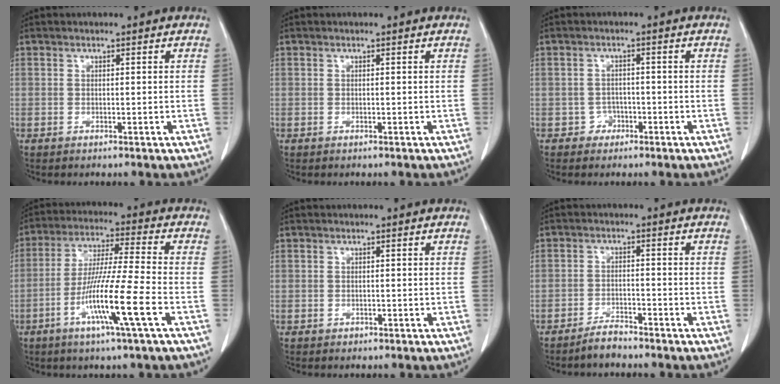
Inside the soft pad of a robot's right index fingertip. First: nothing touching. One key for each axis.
{"total": 0.0}
{"total": 1.9, "fx": -1.1, "fy": 1.6, "fz": 0.0, "tx": 0.008, "ty": 0.010, "tz": -0.020}
{"total": 12.5, "fx": -4.8, "fy": -1.1, "fz": 11.5, "tx": -0.221, "ty": -0.018, "tz": -0.093}
{"total": 0.7, "fx": -0.2, "fy": 0.7, "fz": 0.0, "tx": 0.003, "ty": 0.005, "tz": -0.004}
{"total": 2.7, "fx": -2.6, "fy": 0.7, "fz": 0.6, "tx": -0.009, "ty": -0.001, "tz": -0.046}